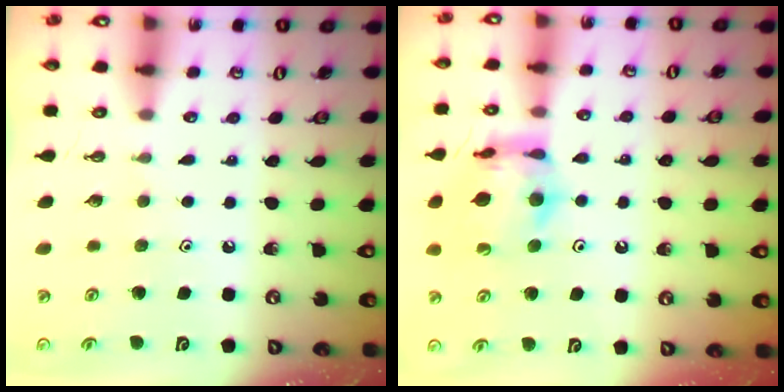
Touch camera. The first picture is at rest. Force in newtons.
{"total": 13.6, "press": 13.5, "slide": 1.5}